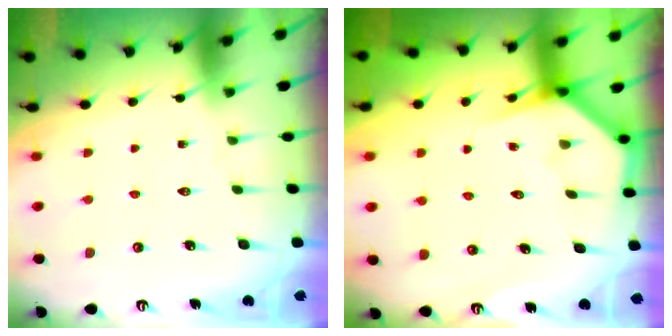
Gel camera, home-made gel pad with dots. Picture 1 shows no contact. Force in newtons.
{"total": 3.8, "press": 3.8, "slide": 0.2}